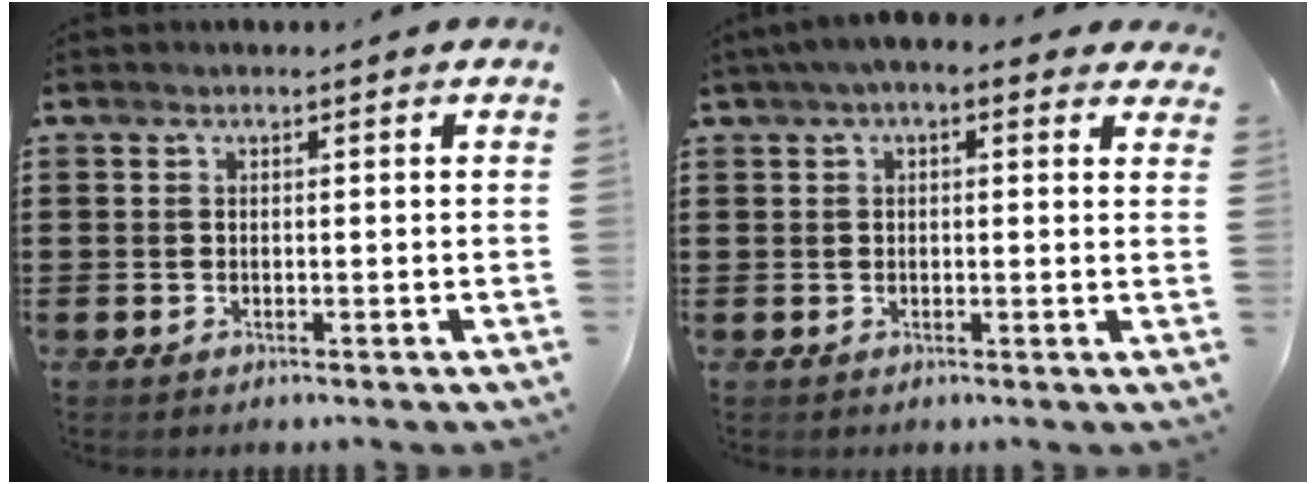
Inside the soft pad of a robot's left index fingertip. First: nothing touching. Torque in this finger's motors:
{"motor_torque": [2.14, 0.00, 1.05, 0.21]}